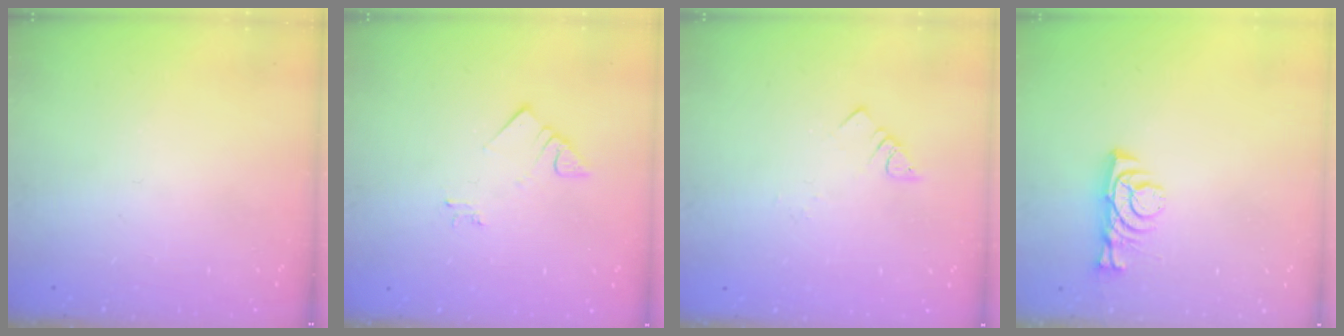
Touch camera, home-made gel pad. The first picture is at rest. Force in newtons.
{"total": 2.5, "press": 2.5, "slide": 0.3}
{"total": 1.8, "press": 1.8, "slide": 0.3}
{"total": 5.3, "press": 5.2, "slide": 0.7}